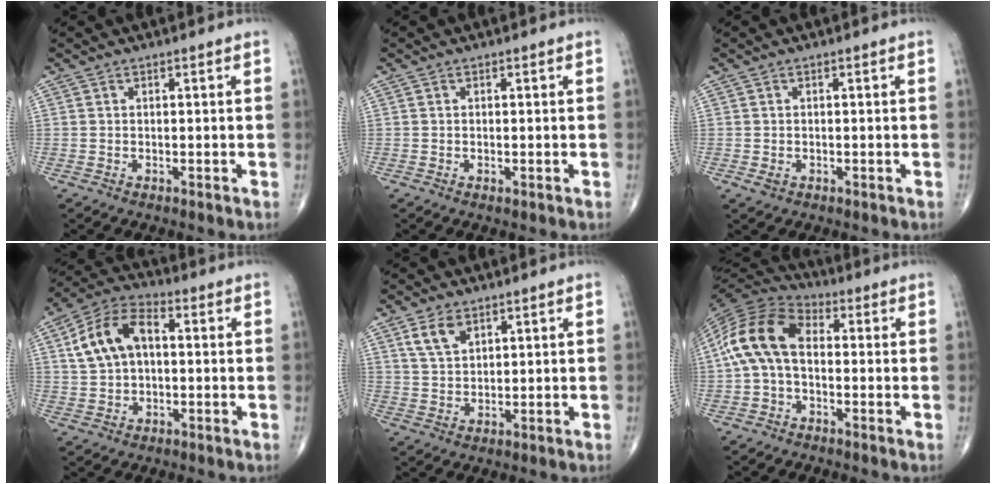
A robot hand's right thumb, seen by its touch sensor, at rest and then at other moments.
{"total": 0.6, "force": [-0.2, 0.2, 0.5], "torque": [-0.013, -0.004, -0.004]}
{"total": 1.3, "force": [-0.4, 1.0, 0.8], "torque": [-0.015, 0.002, -0.003]}
{"total": 11.8, "force": [2.0, 7.3, 9.1], "torque": [-0.166, 0.028, 0.029]}
{"total": 5.2, "force": [2.9, 3.0, 3.1], "torque": [-0.049, -0.013, 0.060]}
{"total": 13.3, "force": [0.2, 8.4, 10.3], "torque": [-0.200, 0.034, -0.009]}